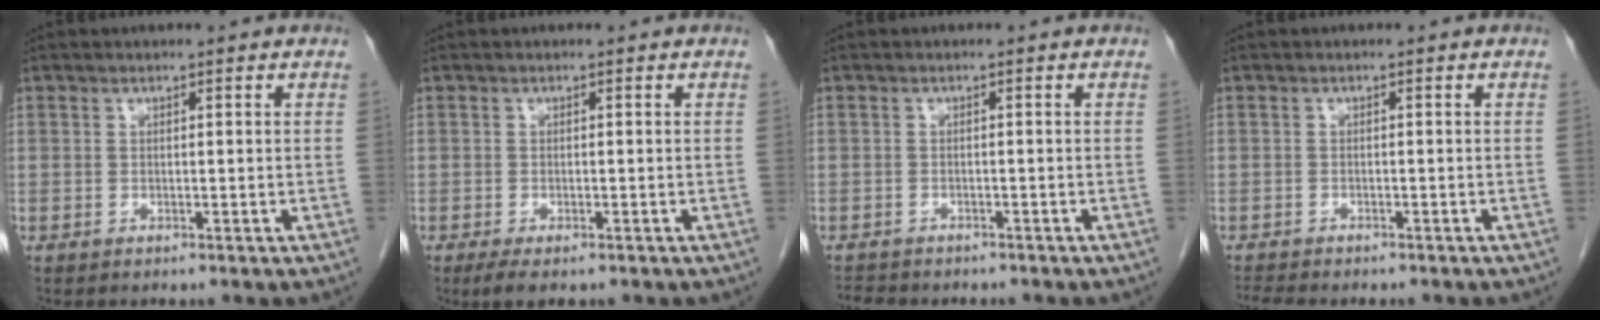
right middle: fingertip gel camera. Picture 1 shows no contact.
{"total": 3.3, "force": [-2.2, 1.1, 2.2], "torque": [-0.038, -0.007, -0.032]}
{"total": 4.9, "force": [-4.3, 1.8, 1.6], "torque": [-0.031, -0.006, -0.059]}
{"total": 4.0, "force": [-3.6, 0.9, 1.6], "torque": [-0.029, -0.009, -0.053]}